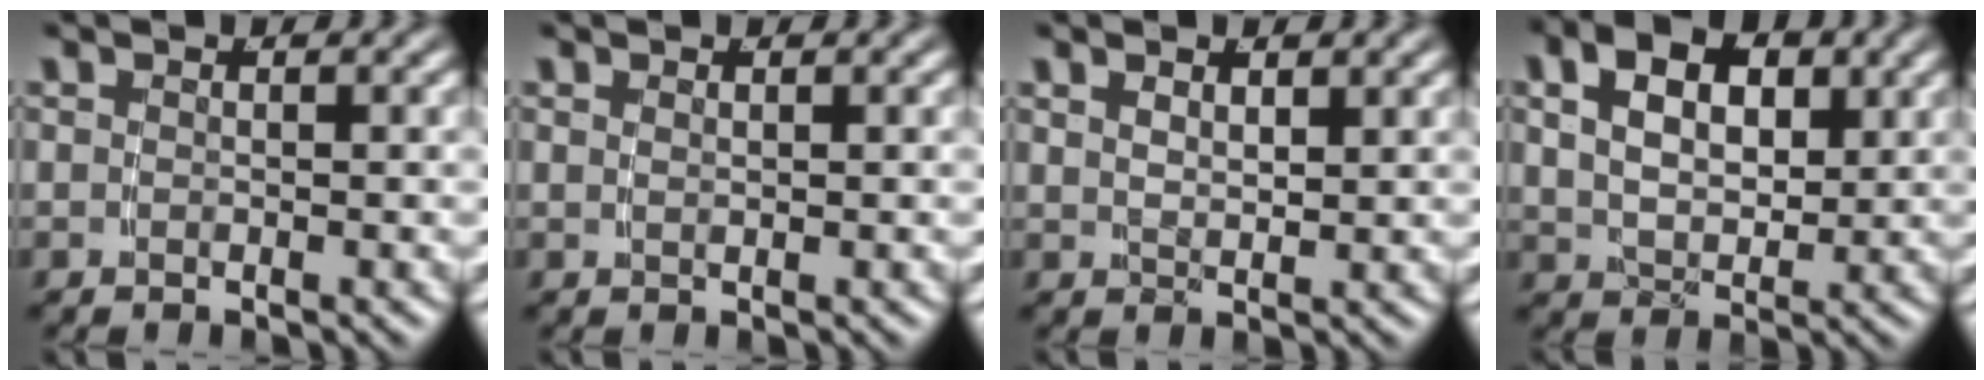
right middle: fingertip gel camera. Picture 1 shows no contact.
{"total": 0.7, "force": [0.4, -0.6, 0.2], "torque": [0.001, -0.003, 0.012]}
{"total": 1.4, "force": [1.0, 0.1, 1.0], "torque": [-0.019, -0.010, 0.029]}
{"total": 6.8, "force": [2.3, 4.6, 4.5], "torque": [-0.069, 0.002, 0.038]}